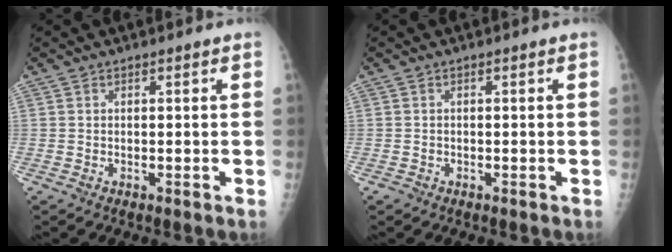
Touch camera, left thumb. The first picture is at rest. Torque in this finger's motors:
{"motor_torque": [-0.19, 0.02, 0.03, 0.09, 0.00]}